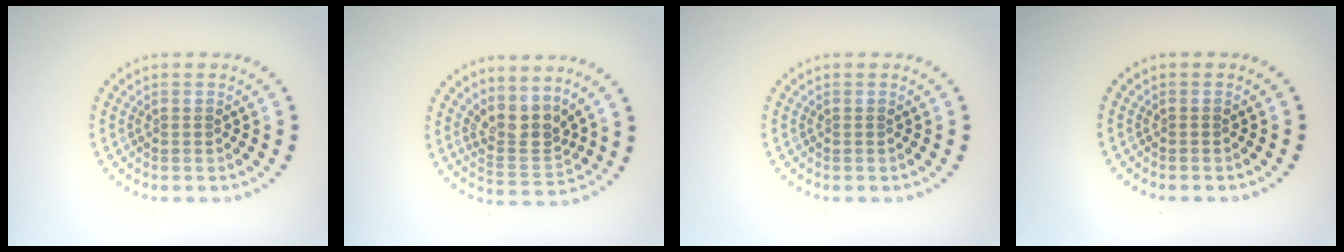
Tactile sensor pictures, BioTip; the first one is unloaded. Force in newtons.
{"total": 3.3, "press": 2.6, "slide": 2.1}
{"total": 0.0}
{"total": 0.0}